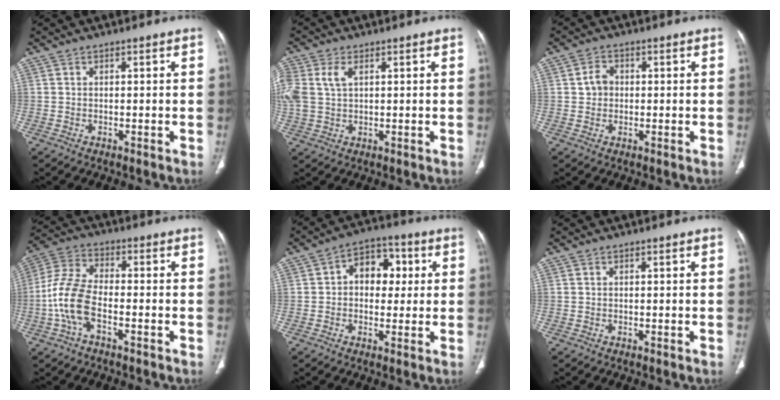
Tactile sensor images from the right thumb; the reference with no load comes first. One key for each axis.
{"total": 7.9, "fx": 2.2, "fy": 4.9, "fz": 5.7, "tx": -0.152, "ty": 0.014, "tz": 0.050}
{"total": 3.3, "fx": 0.2, "fy": 2.8, "fz": 1.7, "tx": -0.019, "ty": 0.008, "tz": 0.000}
{"total": 10.0, "fx": -3.0, "fy": 5.0, "fz": 8.1, "tx": -0.182, "ty": 0.032, "tz": -0.066}
{"total": 9.3, "fx": 1.5, "fy": 6.6, "fz": 6.3, "tx": -0.048, "ty": 0.015, "tz": 0.014}
{"total": 0.0}